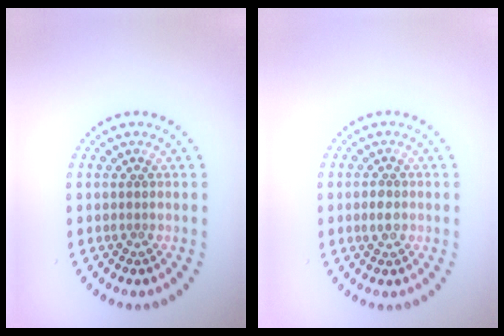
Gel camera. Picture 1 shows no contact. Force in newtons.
{"total": 1.3, "press": 1.2, "slide": 0.3}